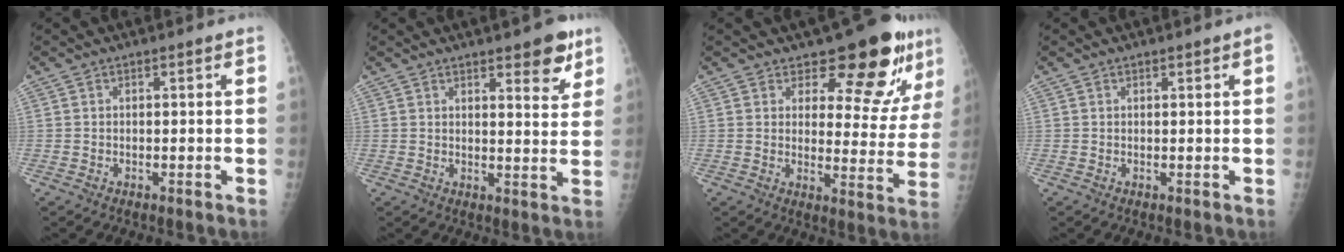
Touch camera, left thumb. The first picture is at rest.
{"total": 7.2, "force": [4.5, 2.3, 5.1], "torque": [-0.047, -0.025, 0.056]}
{"total": 13.0, "force": [10.1, 5.2, 6.2], "torque": [-0.036, -0.084, 0.124]}
{"total": 1.2, "force": [0.5, 0.3, 1.0], "torque": [-0.014, 0.001, 0.009]}